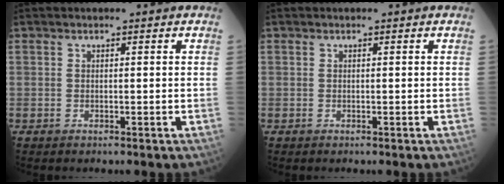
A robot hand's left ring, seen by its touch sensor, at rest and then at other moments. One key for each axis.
{"total": 0.0}